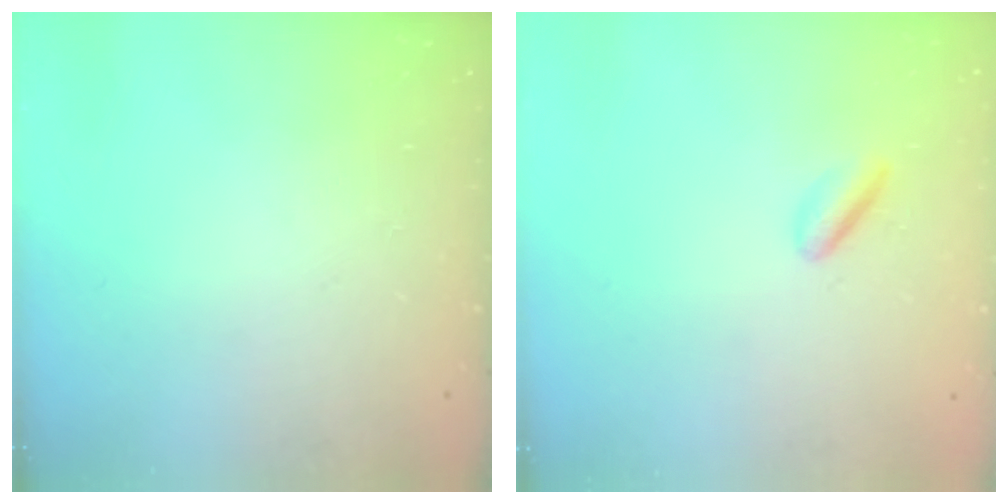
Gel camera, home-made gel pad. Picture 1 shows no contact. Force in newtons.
{"total": 2.9, "press": 2.8, "slide": 1.1}